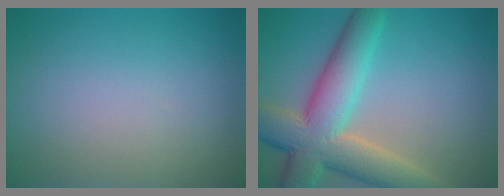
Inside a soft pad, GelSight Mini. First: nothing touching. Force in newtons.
{"total": 9.4, "press": 9.4, "slide": 0.6}